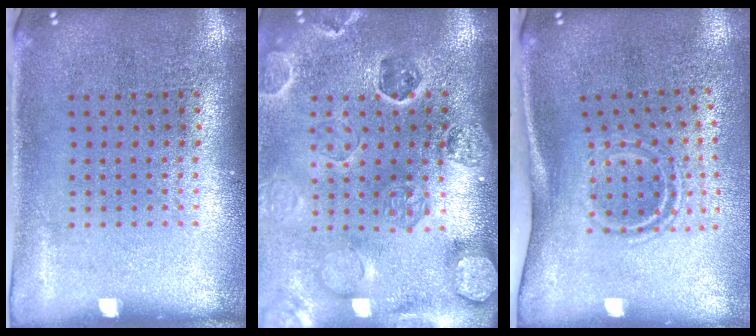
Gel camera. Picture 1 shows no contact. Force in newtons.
{"total": 2.6, "press": 2.6, "slide": 0.3}
{"total": 1.8, "press": 1.1, "slide": 1.5}